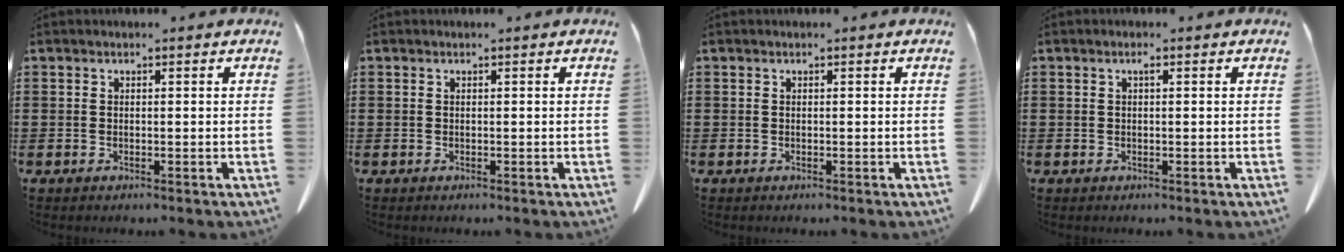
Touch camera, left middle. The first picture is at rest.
{"total": 0.0}
{"total": 0.0}
{"total": 0.8, "force": [0.2, 0.3, 0.7], "torque": [-0.016, 0.003, 0.002]}